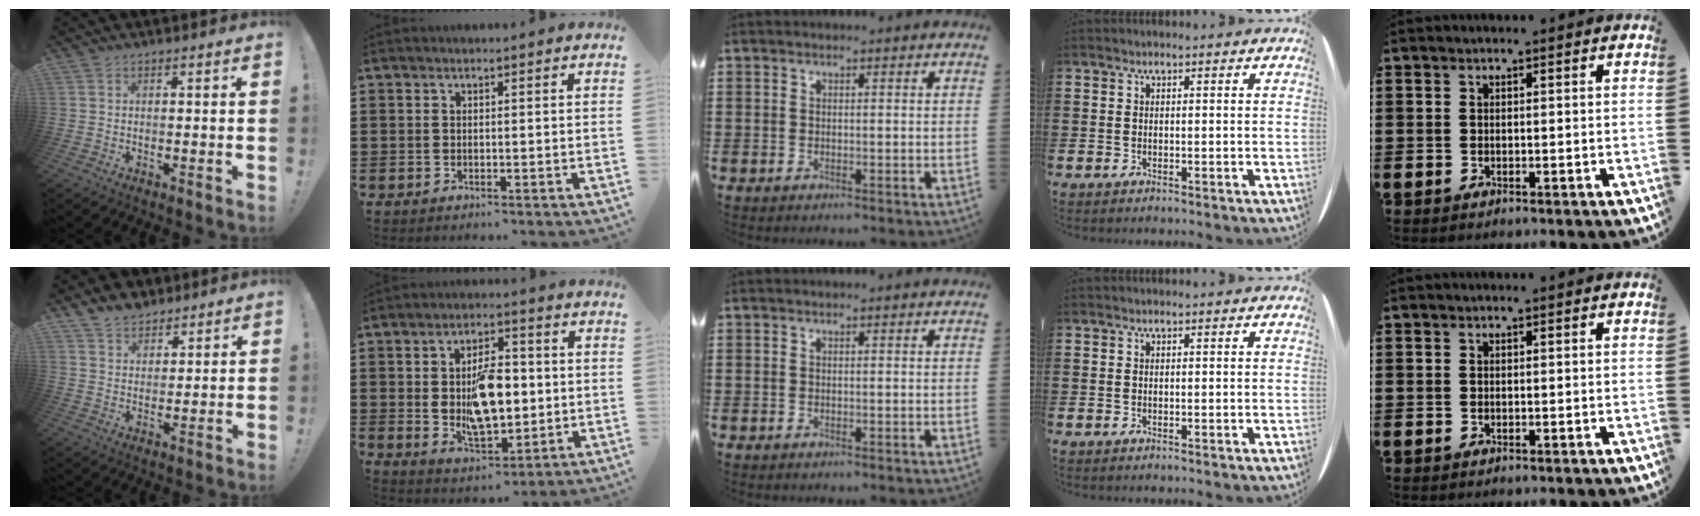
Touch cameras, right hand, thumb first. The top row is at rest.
{"thumb": {"total": 6.6, "force": [5.4, 3.6, 1.1], "torque": [-0.025, -0.035, 0.105]}, "index": {"total": 10.0, "force": [0.1, 5.4, 8.4], "torque": [-0.136, 0.000, -0.004]}}